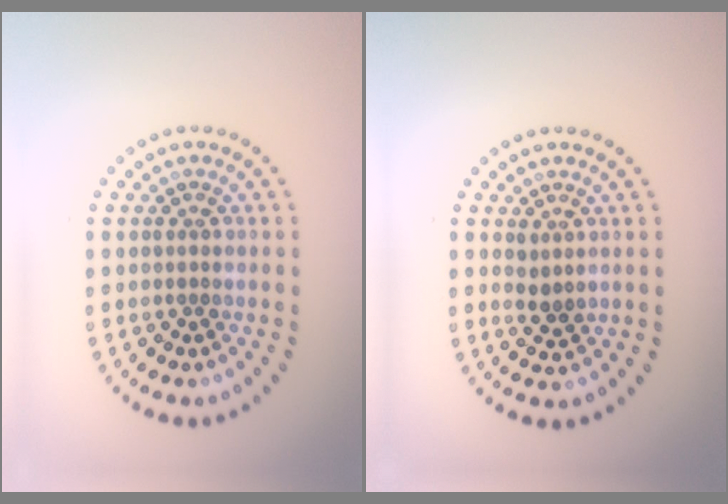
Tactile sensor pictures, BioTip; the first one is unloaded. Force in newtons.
{"total": 1.3, "press": 1.1, "slide": 0.7}